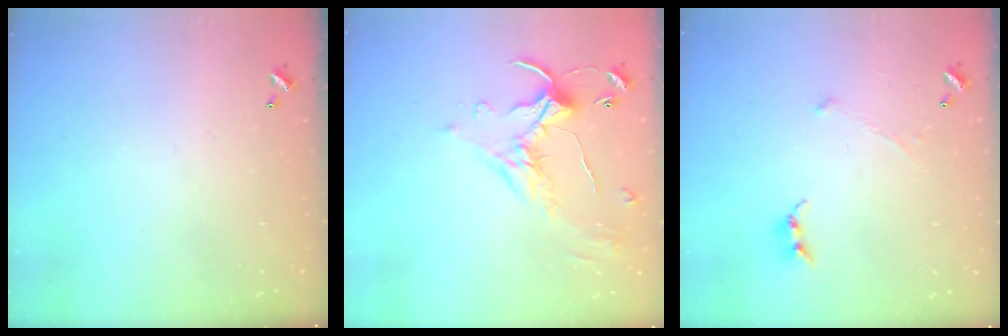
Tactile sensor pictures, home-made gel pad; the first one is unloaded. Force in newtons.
{"total": 1.1, "press": 0.4, "slide": 1.0}
{"total": 0.6, "press": 0.6, "slide": 0.3}